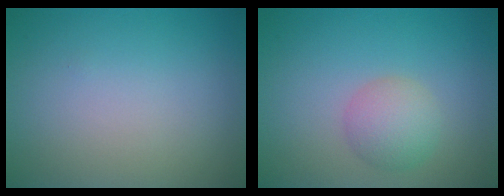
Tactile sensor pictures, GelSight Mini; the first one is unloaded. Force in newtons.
{"total": 2.9, "press": 2.9, "slide": 0.1}